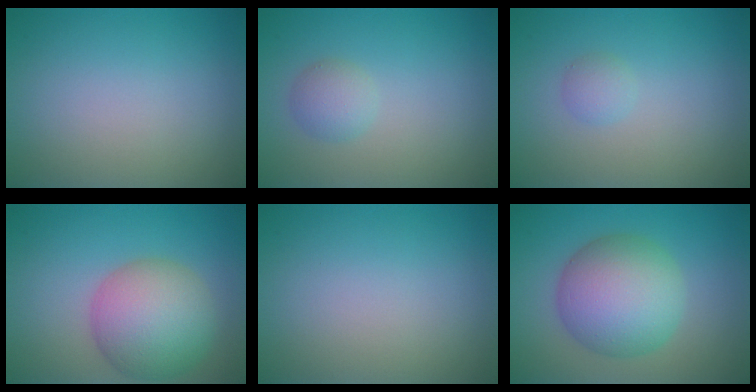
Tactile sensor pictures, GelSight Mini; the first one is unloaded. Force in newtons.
{"total": 1.8, "press": 1.8, "slide": 0.1}
{"total": 1.1, "press": 1.1, "slide": 0.0}
{"total": 7.6, "press": 7.6, "slide": 0.4}
{"total": 0.0}
{"total": 8.1, "press": 8.1, "slide": 0.1}